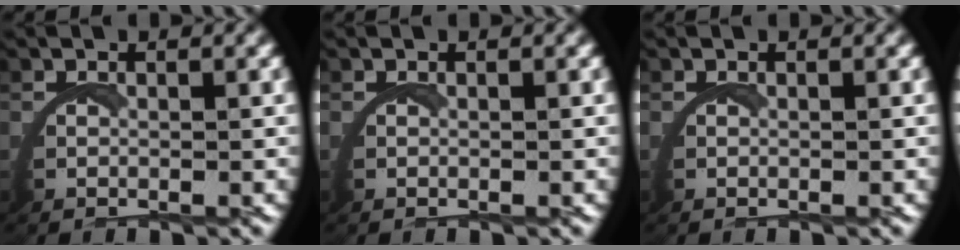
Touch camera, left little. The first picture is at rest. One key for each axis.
{"total": 0.0}
{"total": 0.0}